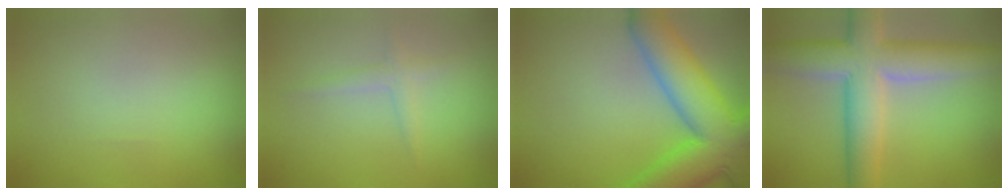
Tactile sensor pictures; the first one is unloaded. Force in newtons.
{"total": 1.3, "press": 1.3, "slide": 0.0}
{"total": 10.7, "press": 10.7, "slide": 0.5}
{"total": 8.7, "press": 8.7, "slide": 0.5}